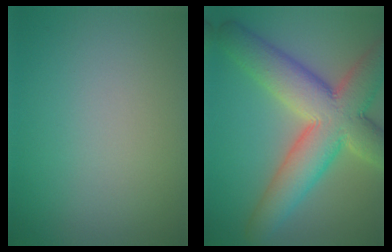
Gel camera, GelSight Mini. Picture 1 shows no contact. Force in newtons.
{"total": 10.7, "press": 10.7, "slide": 0.8}